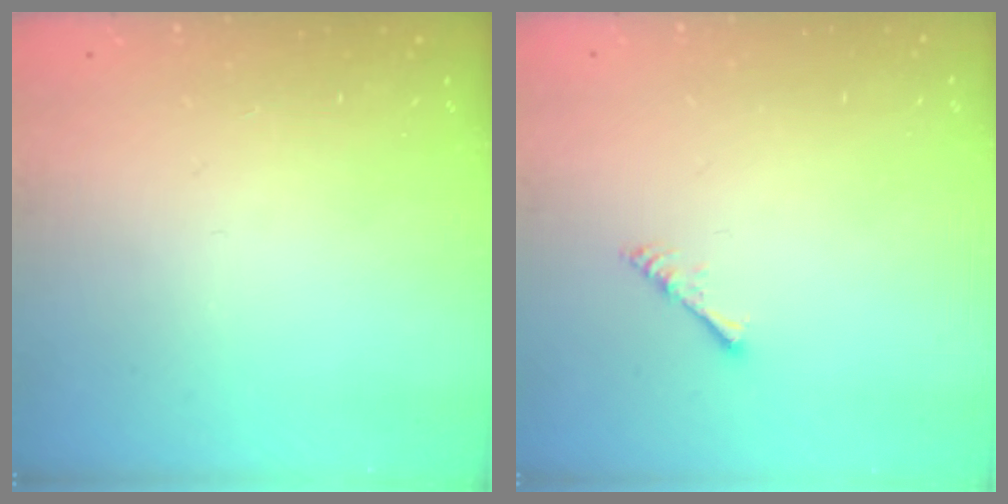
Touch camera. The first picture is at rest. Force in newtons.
{"total": 2.2, "press": 2.1, "slide": 0.5}